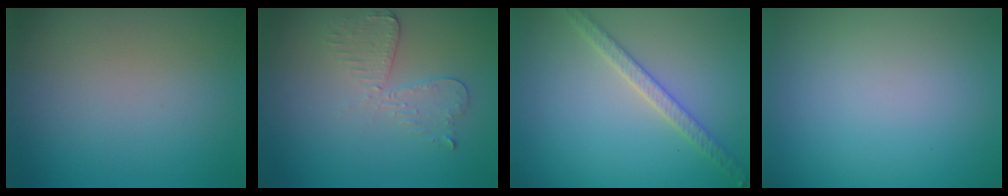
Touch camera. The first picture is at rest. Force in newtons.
{"total": 3.0, "press": 2.6, "slide": 1.5}
{"total": 2.9, "press": 2.8, "slide": 0.6}
{"total": 0.0}